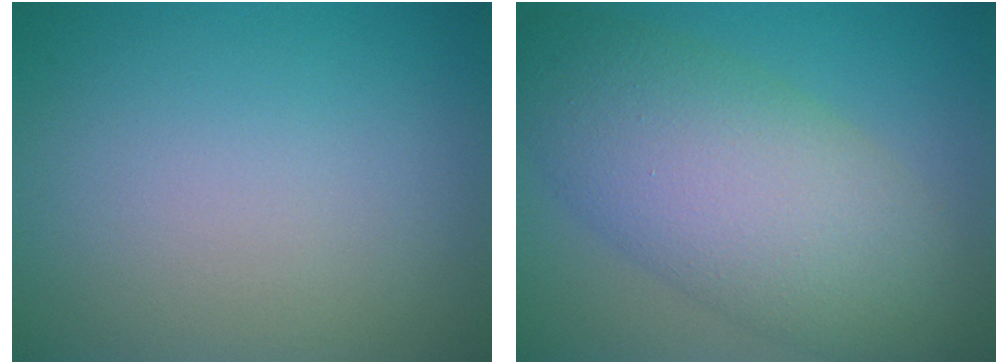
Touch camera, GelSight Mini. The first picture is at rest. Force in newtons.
{"total": 9.5, "press": 9.5, "slide": 0.2}